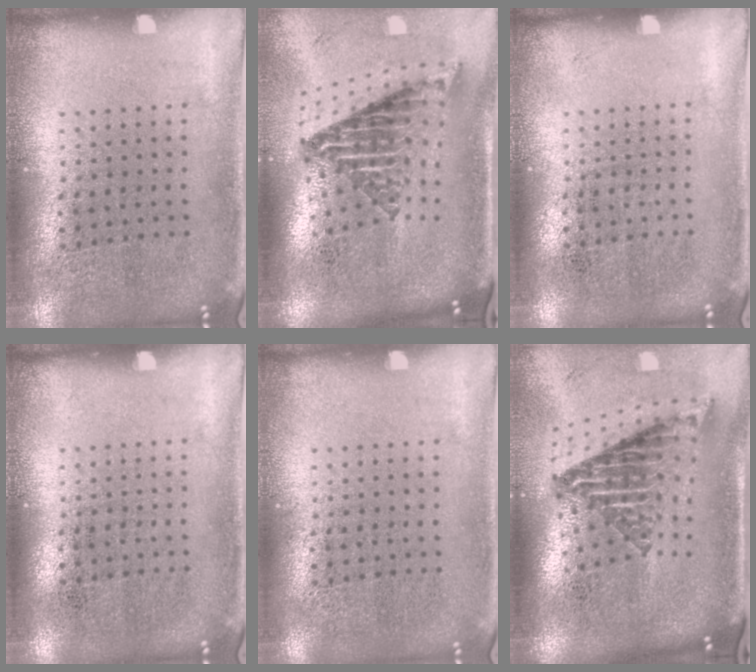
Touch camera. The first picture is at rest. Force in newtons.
{"total": 2.6, "press": 1.7, "slide": 2.0}
{"total": 0.0}
{"total": 0.0}
{"total": 0.0}
{"total": 2.6, "press": 1.7, "slide": 2.0}